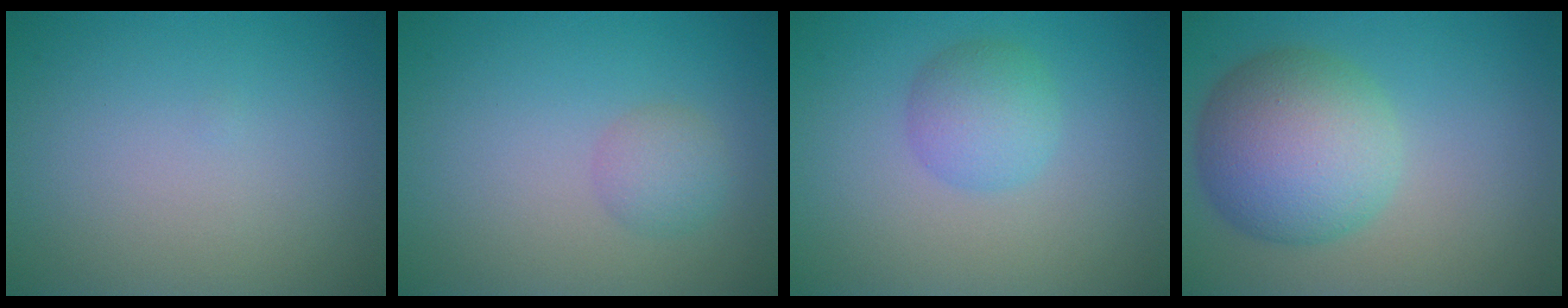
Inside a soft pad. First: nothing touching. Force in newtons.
{"total": 1.6, "press": 1.6, "slide": 0.2}
{"total": 2.9, "press": 2.9, "slide": 0.1}
{"total": 8.1, "press": 8.1, "slide": 0.2}